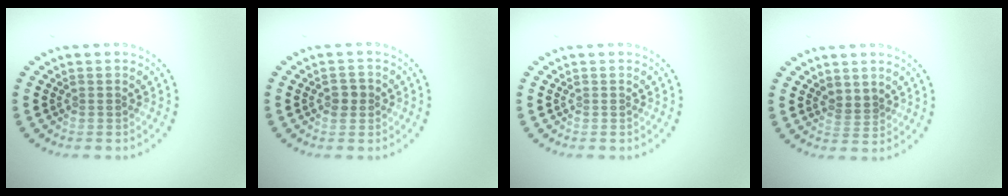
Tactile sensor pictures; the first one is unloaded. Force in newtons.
{"total": 1.5, "press": 1.5, "slide": 0.1}
{"total": 0.0}
{"total": 1.1, "press": 0.9, "slide": 0.7}